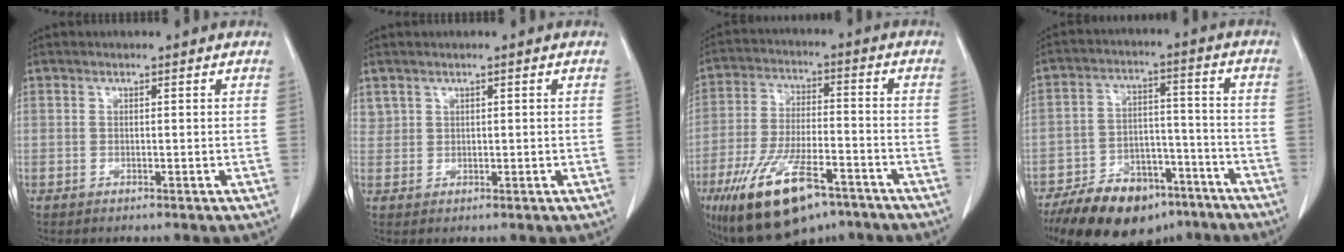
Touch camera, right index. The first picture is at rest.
{"total": 1.5, "force": [1.0, 1.0, 0.1], "torque": [0.008, 0.009, 0.020]}
{"total": 16.1, "force": [-10.1, 5.1, 11.4], "torque": [-0.230, -0.016, -0.172]}
{"total": 17.3, "force": [-12.4, 8.3, 8.7], "torque": [-0.159, 0.014, -0.199]}